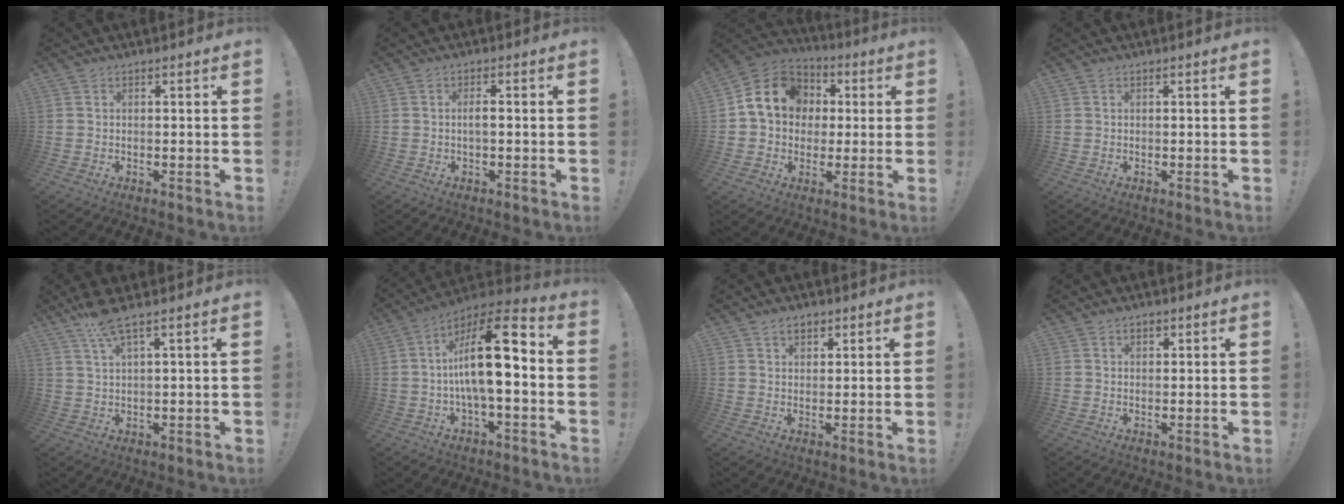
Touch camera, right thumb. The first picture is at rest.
{"total": 2.5, "force": [-0.6, 0.5, 2.4], "torque": [-0.048, 0.007, -0.010]}
{"total": 14.3, "force": [3.0, 12.0, 7.2], "torque": [-0.100, 0.001, 0.064]}
{"total": 0.0}
{"total": 6.3, "force": [4.2, 0.5, 4.6], "torque": [-0.087, -0.014, 0.073]}
{"total": 18.9, "force": [0.0, 6.2, 17.9], "torque": [-0.295, 0.002, -0.004]}
{"total": 3.6, "force": [2.1, 2.3, 1.8], "torque": [-0.025, -0.004, 0.037]}
{"total": 1.5, "force": [0.8, 0.9, 0.9], "torque": [-0.019, 0.003, 0.015]}